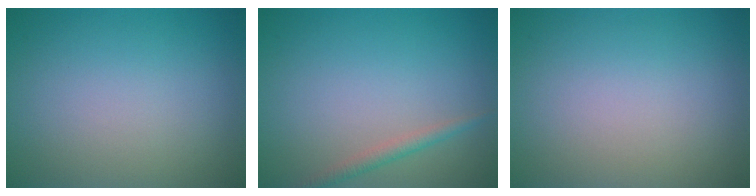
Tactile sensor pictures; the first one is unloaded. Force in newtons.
{"total": 1.5, "press": 1.5, "slide": 0.0}
{"total": 0.0}